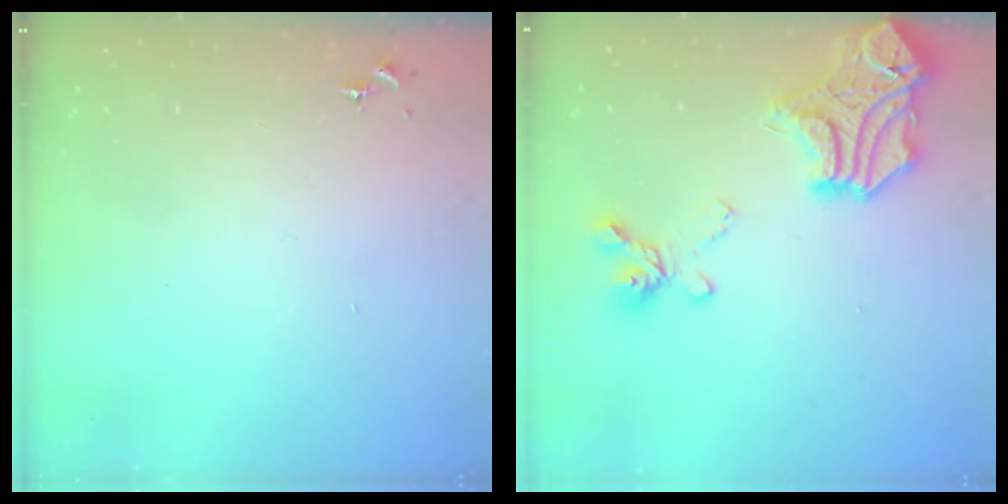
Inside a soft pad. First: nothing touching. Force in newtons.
{"total": 21.4, "press": 21.4, "slide": 1.4}